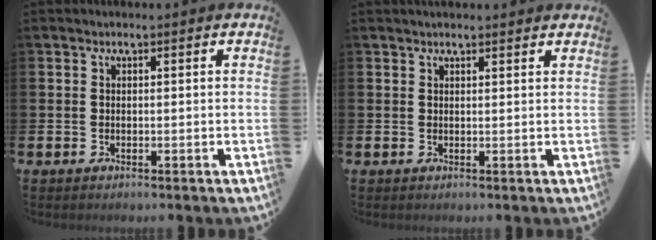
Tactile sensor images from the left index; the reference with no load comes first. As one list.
[{"total": 1.3, "force": [1.3, 0.2, 0.2], "torque": [0.003, -0.003, 0.021]}]